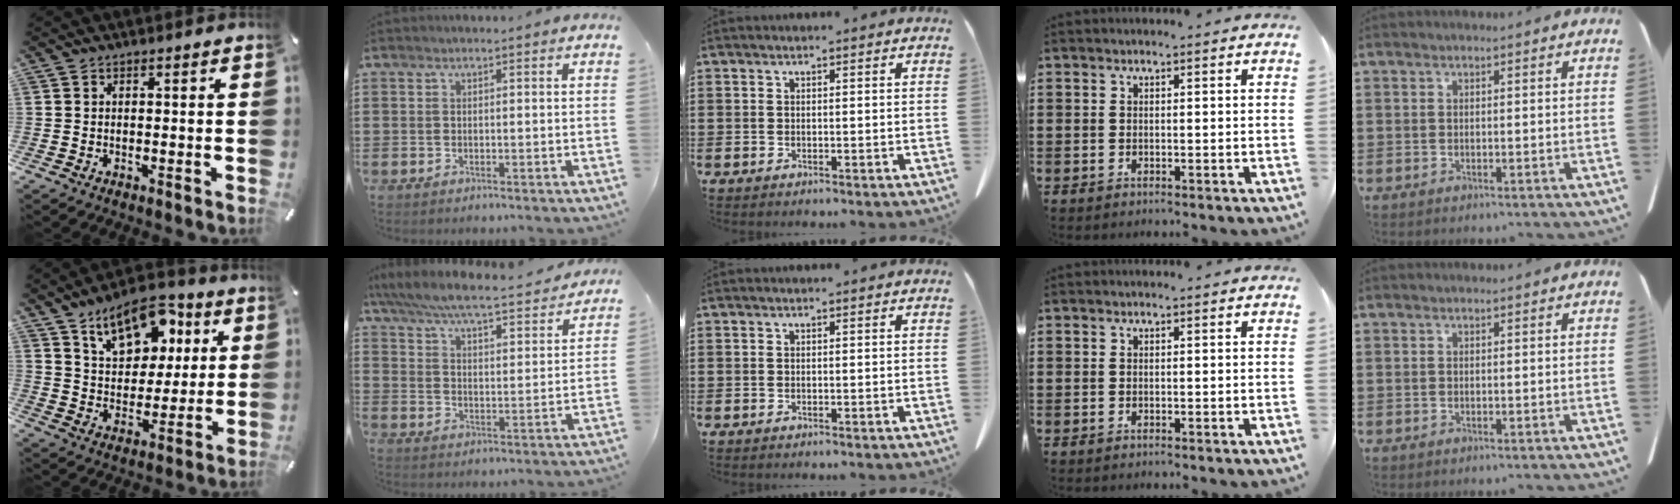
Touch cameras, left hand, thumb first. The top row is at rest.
{"thumb": {"total": 14.7, "force": [8.6, 9.3, 7.4], "torque": [-0.124, -0.035, 0.157]}, "index": {"total": 6.4, "force": [6.0, 0.1, 2.3], "torque": [-0.073, -0.043, 0.101]}}